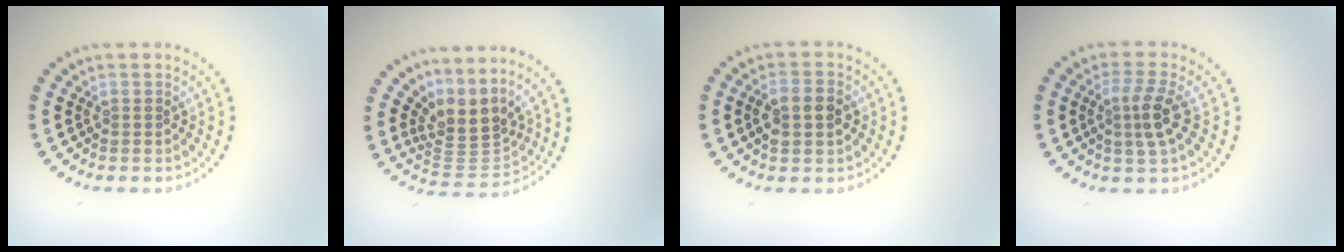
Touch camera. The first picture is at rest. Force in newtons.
{"total": 3.6, "press": 2.4, "slide": 2.7}
{"total": 2.8, "press": 2.8, "slide": 0.4}
{"total": 2.9, "press": 2.5, "slide": 1.4}